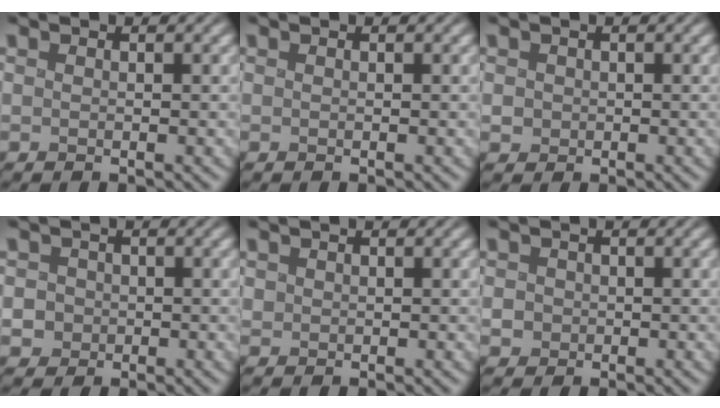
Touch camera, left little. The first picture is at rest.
{"total": 0.0}
{"total": 0.9, "force": [-0.1, 0.9, 0.2], "torque": [-0.001, -0.001, 0.003]}
{"total": 1.7, "force": [-0.3, 1.6, 0.3], "torque": [-0.004, 0.004, 0.001]}
{"total": 0.6, "force": [0.2, 0.5, -0.1], "torque": [0.001, 0.001, 0.008]}
{"total": 1.2, "force": [-0.3, 1.1, 0.1], "torque": [-0.001, -0.003, -0.003]}